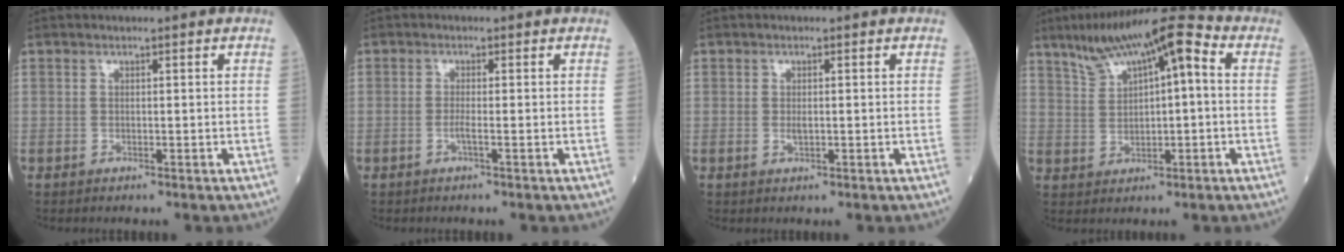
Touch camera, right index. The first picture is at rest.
{"total": 1.1, "force": [-0.4, 0.0, 1.1], "torque": [-0.026, -0.001, -0.009]}
{"total": 1.2, "force": [0.0, 0.4, 1.2], "torque": [-0.027, -0.005, 0.003]}
{"total": 11.8, "force": [5.4, 3.4, 10.0], "torque": [-0.169, 0.033, 0.090]}